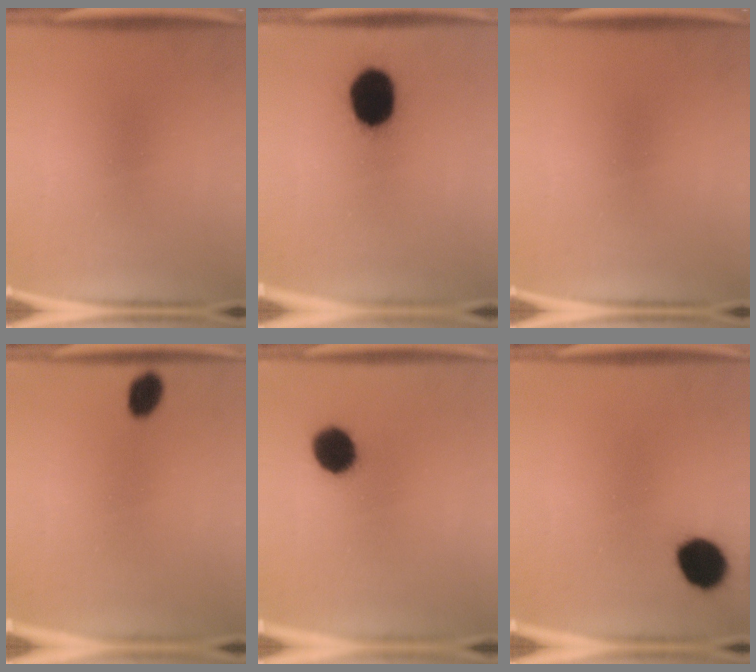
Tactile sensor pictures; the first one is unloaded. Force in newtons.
{"total": 16.2}
{"total": 0.0}
{"total": 2.3}
{"total": 9.5}
{"total": 9.3}